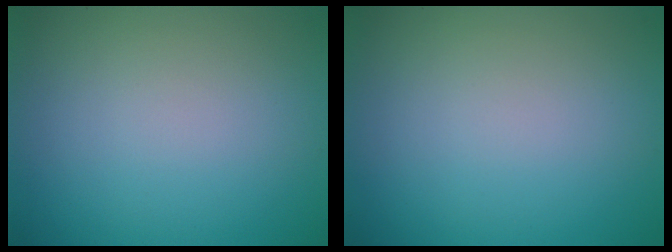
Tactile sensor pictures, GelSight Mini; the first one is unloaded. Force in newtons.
{"total": 0.0}